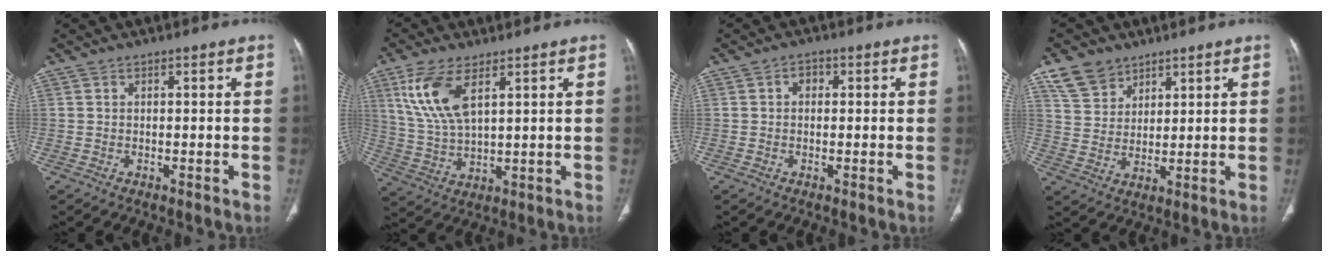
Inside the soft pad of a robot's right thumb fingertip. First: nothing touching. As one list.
[{"total": 10.7, "force": [4.9, 4.6, 8.4], "torque": [-0.179, -0.013, 0.107]}, {"total": 1.9, "force": [0.2, 1.5, 1.1], "torque": [-0.009, 0.009, 0.000]}, {"total": 7.6, "force": [5.2, 5.1, 2.2], "torque": [-0.026, -0.020, 0.109]}]